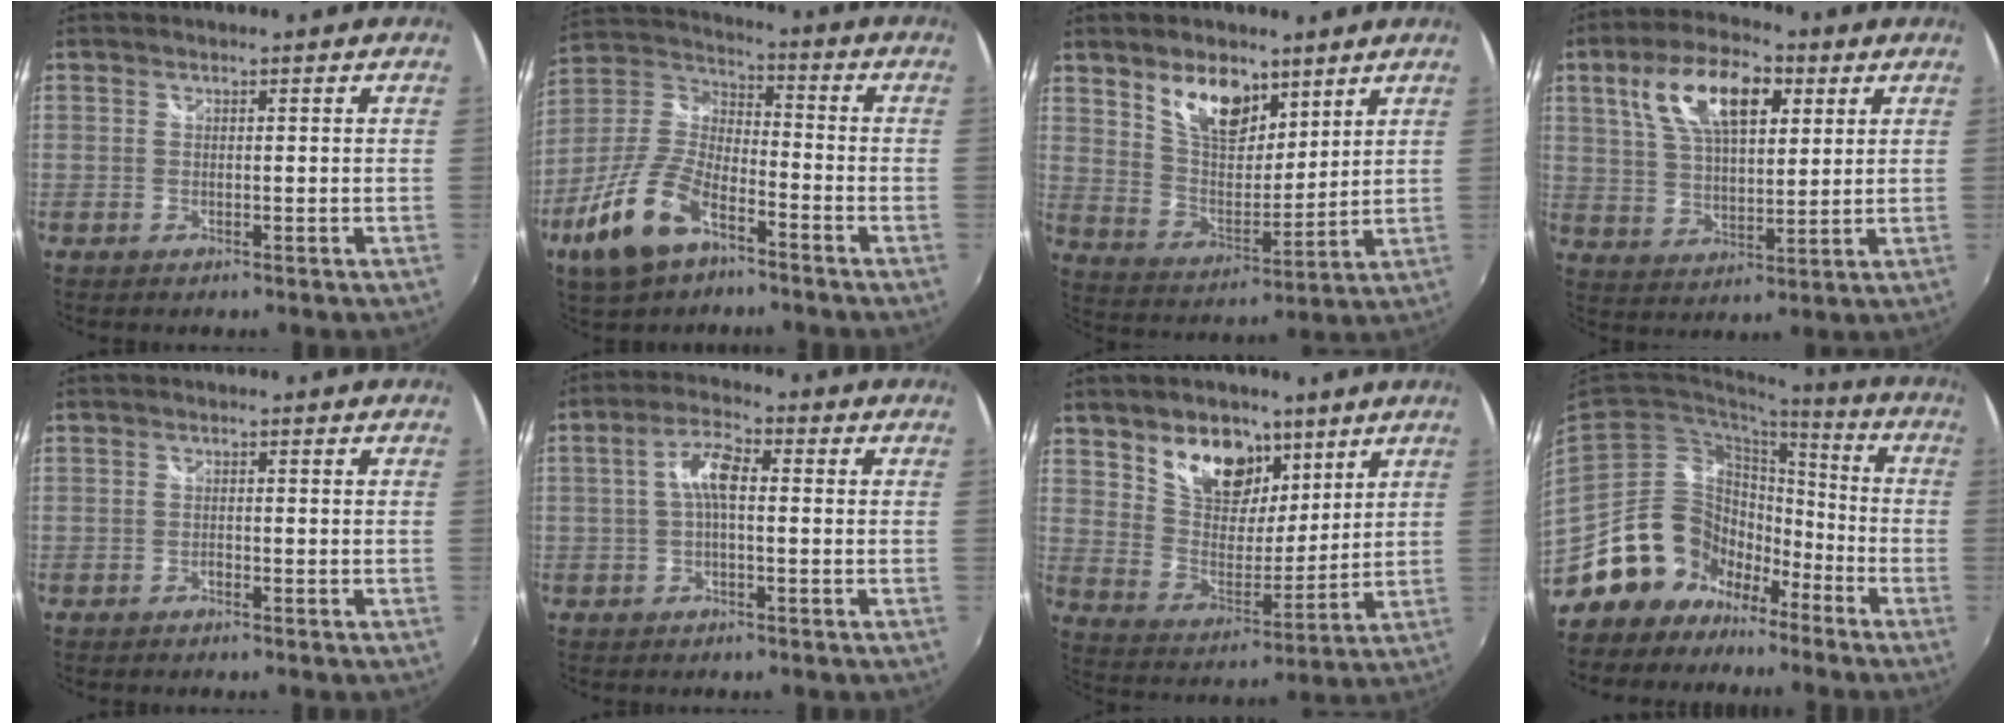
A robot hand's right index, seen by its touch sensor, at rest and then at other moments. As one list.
[{"total": 16.0, "force": [-8.8, 7.5, 11.1], "torque": [-0.247, -0.012, -0.168]}, {"total": 11.7, "force": [7.3, 6.1, 6.8], "torque": [-0.113, 0.004, 0.139]}, {"total": 14.2, "force": [5.9, 6.5, 11.2], "torque": [-0.205, 0.028, 0.108]}, {"total": 0.6, "force": [-0.5, 0.3, 0.1], "torque": [-0.002, -0.001, -0.010]}, {"total": 5.5, "force": [-0.1, 1.9, 5.2], "torque": [-0.104, 0.017, -0.003]}, {"total": 13.9, "force": [8.3, 8.6, 7.1], "torque": [-0.124, 0.009, 0.154]}, {"total": 17.8, "force": [-11.0, 12.5, 6.3], "torque": [-0.138, 0.047, -0.174]}]